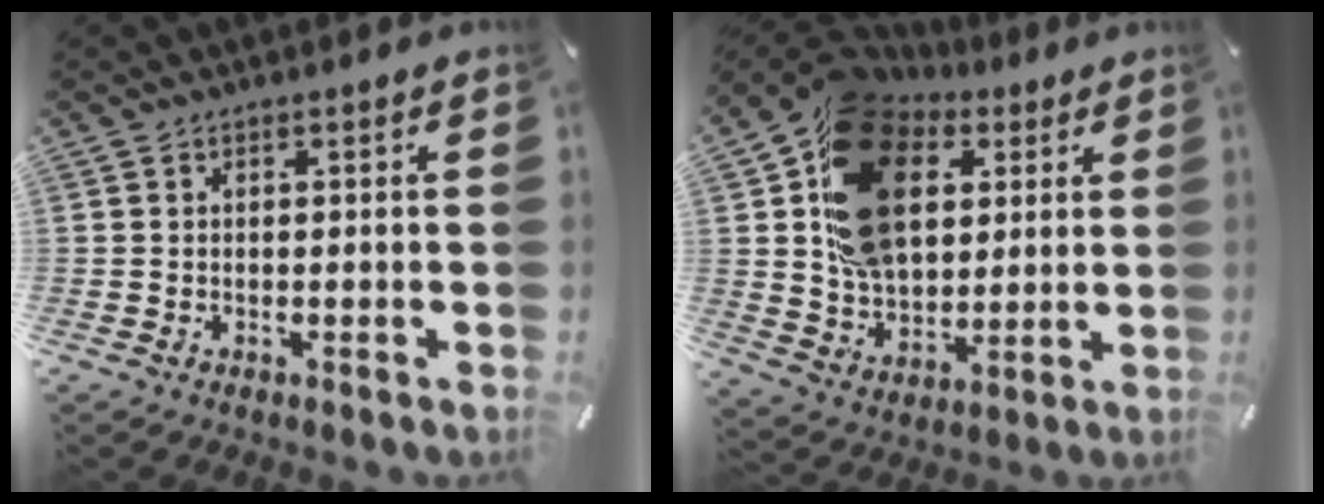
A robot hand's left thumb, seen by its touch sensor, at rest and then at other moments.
{"total": 21.2, "force": [7.0, 15.1, 13.0], "torque": [-0.239, -0.014, 0.130]}